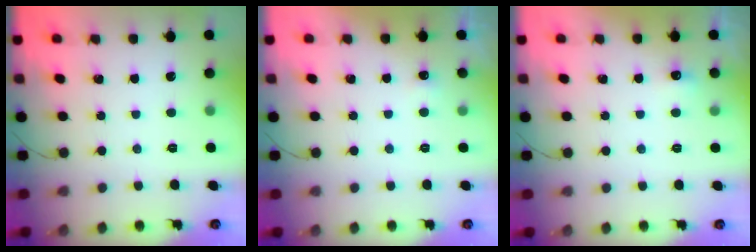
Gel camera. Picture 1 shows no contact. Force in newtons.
{"total": 11.2, "press": 2.2, "slide": 11.0}
{"total": 4.5, "press": 4.3, "slide": 1.2}